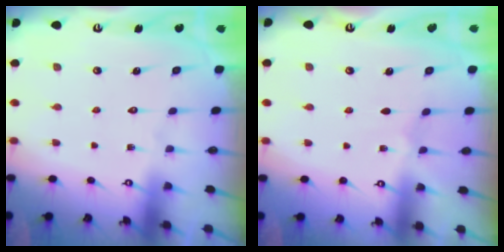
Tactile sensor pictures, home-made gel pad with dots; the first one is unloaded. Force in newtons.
{"total": 0.6, "press": 0.6, "slide": 0.2}